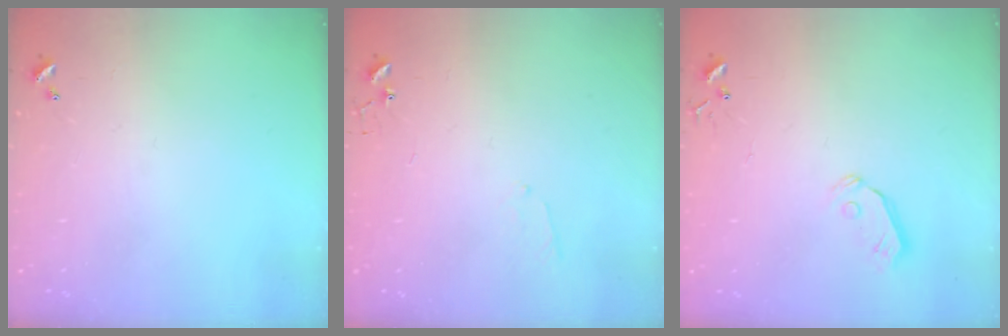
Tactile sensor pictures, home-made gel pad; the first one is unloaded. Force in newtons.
{"total": 5.1, "press": 5.1, "slide": 0.5}
{"total": 5.8, "press": 5.8, "slide": 0.5}